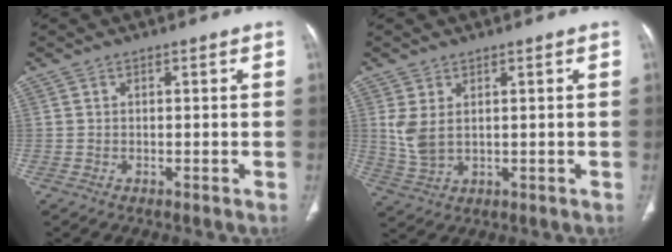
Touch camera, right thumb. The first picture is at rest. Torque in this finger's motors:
{"motor_torque": [-1.23, 1.52, 0.62, 0.87, 0.24]}